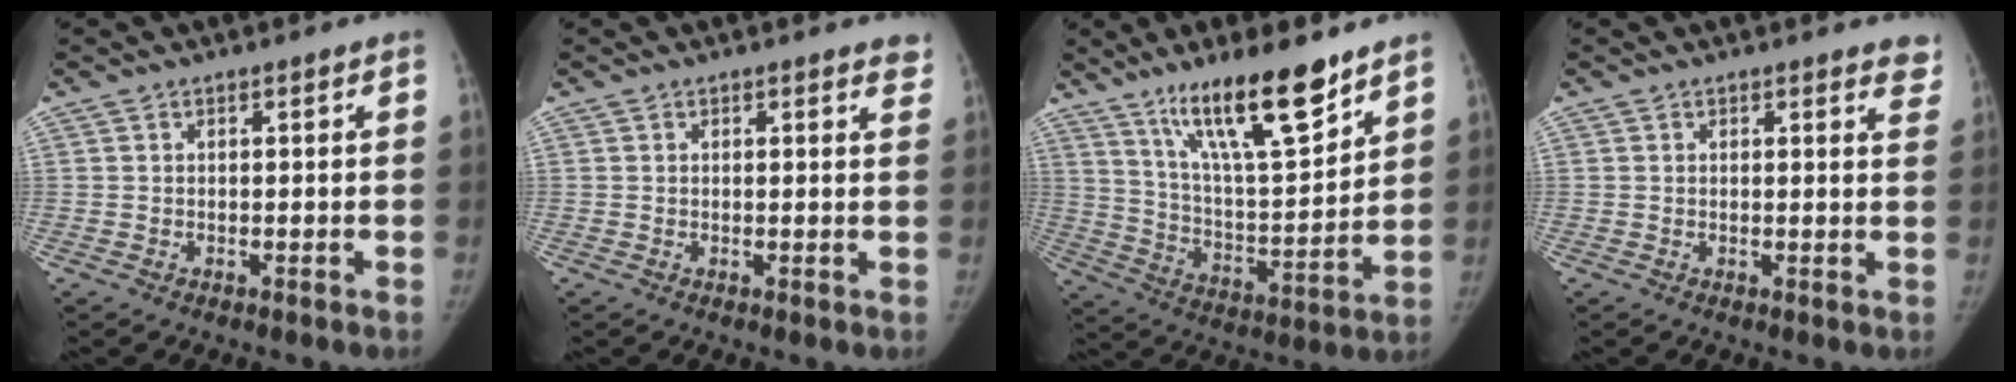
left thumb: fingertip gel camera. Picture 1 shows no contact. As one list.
[{"total": 2.9, "force": [2.5, 0.9, 1.2], "torque": [0.004, -0.008, 0.015]}, {"total": 18.6, "force": [12.8, 4.1, 12.9], "torque": [-0.190, -0.075, 0.228]}, {"total": 4.4, "force": [3.8, 1.4, 1.8], "torque": [0.005, -0.017, 0.027]}]